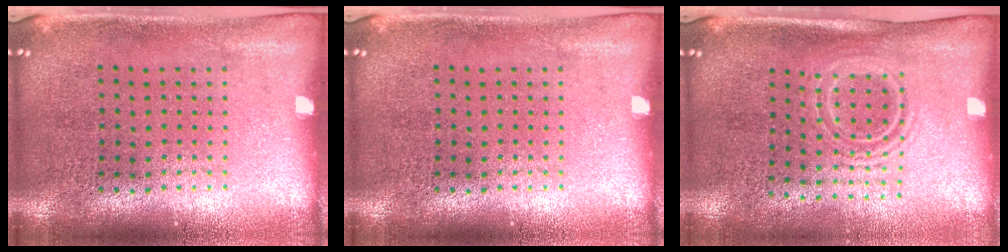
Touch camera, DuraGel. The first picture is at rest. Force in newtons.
{"total": 0.0}
{"total": 1.6, "press": 1.2, "slide": 1.1}